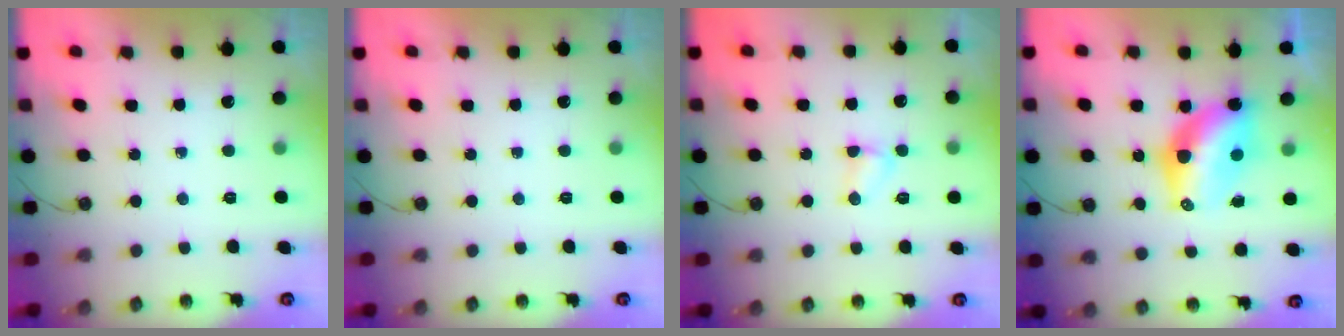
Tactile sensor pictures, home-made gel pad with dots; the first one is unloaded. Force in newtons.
{"total": 0.0}
{"total": 3.3, "press": 3.3, "slide": 0.2}
{"total": 10.8, "press": 10.8, "slide": 0.3}